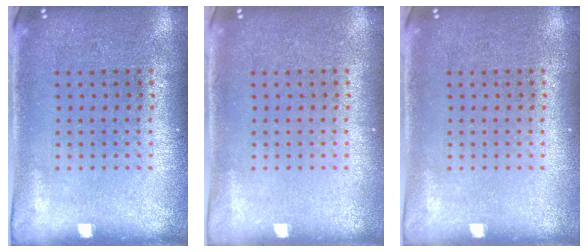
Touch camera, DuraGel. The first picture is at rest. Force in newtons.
{"total": 0.0}
{"total": 0.0}